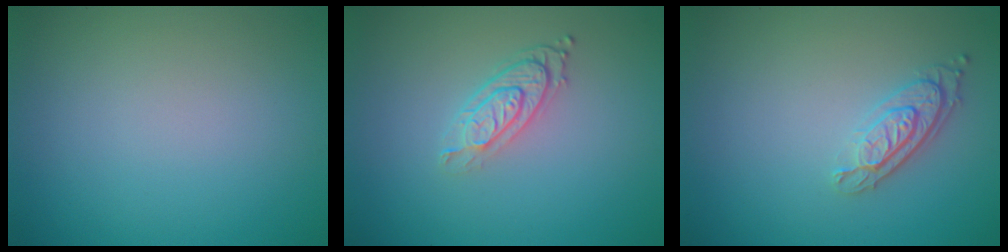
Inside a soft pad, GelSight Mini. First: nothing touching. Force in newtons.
{"total": 3.2, "press": 2.3, "slide": 2.2}
{"total": 3.0, "press": 2.3, "slide": 1.9}